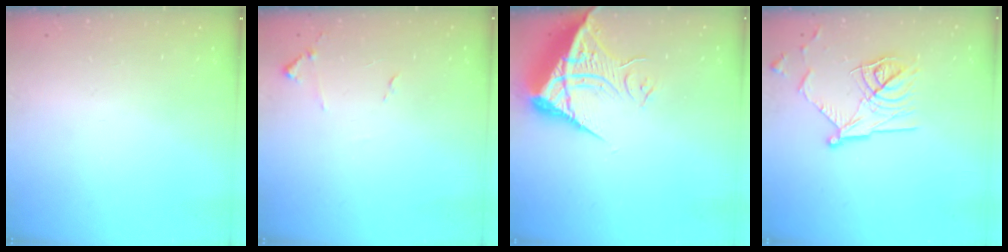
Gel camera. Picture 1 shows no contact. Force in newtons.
{"total": 7.9, "press": 7.8, "slide": 0.7}
{"total": 11.0, "press": 10.9, "slide": 1.2}
{"total": 16.1, "press": 16.1, "slide": 0.6}